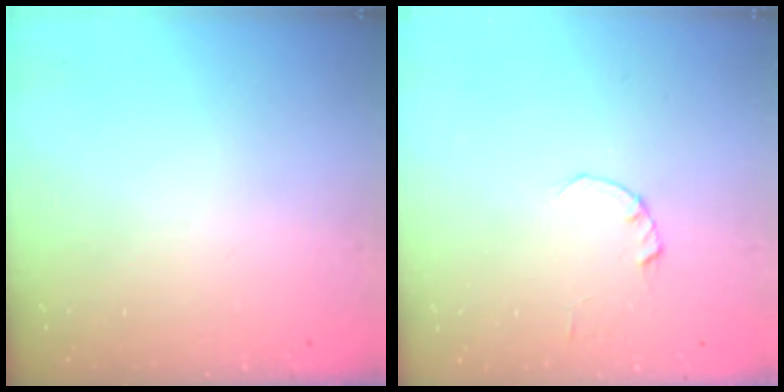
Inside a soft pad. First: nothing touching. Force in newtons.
{"total": 0.0}